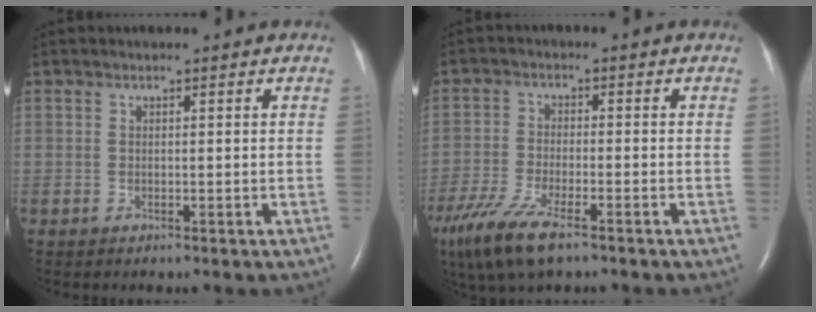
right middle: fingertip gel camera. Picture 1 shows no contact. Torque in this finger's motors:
{"motor_torque": [0.92, -0.90, 0.17, 0.14]}